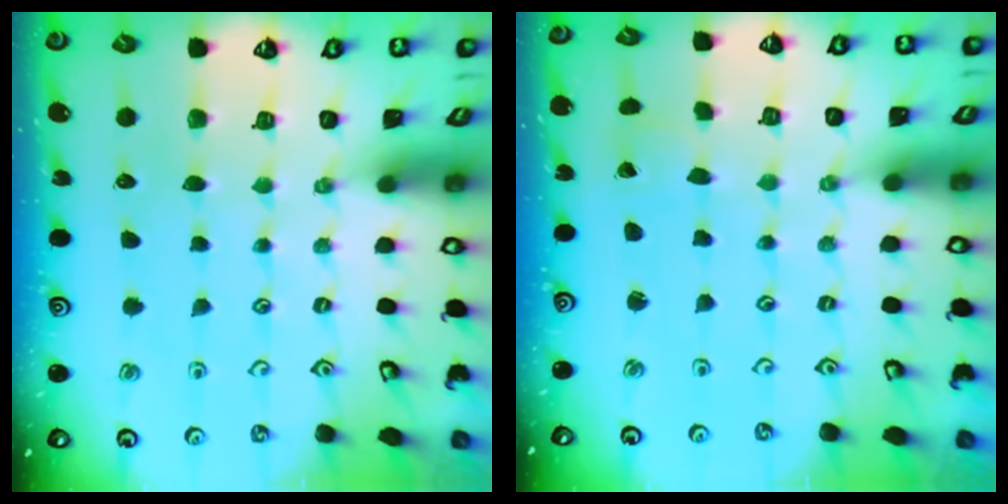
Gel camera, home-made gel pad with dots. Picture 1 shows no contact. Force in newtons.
{"total": 2.1, "press": 2.1, "slide": 0.1}